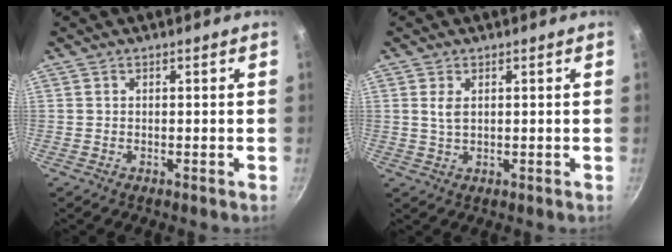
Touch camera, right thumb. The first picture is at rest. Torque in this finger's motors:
{"motor_torque": [-0.57, 0.47, 0.62, -0.15, 0.01]}